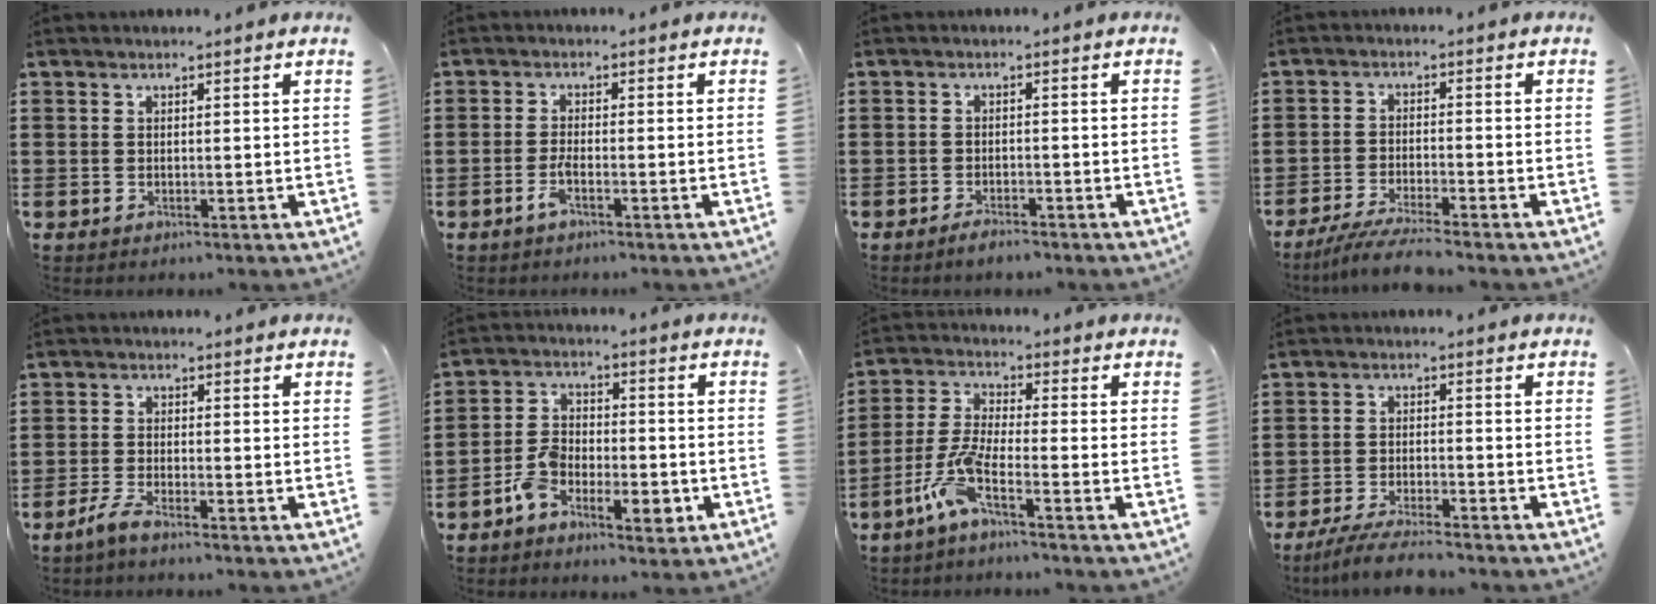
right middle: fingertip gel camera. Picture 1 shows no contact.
{"total": 2.4, "force": [-1.3, 0.4, 1.9], "torque": [-0.042, -0.001, -0.026]}
{"total": 1.8, "force": [-1.6, 0.3, 0.6], "torque": [-0.014, -0.002, -0.031]}
{"total": 4.7, "force": [-4.2, -0.2, 2.1], "torque": [-0.048, -0.014, -0.083]}
{"total": 2.6, "force": [-2.0, 0.1, 1.7], "torque": [-0.049, -0.005, -0.043]}
{"total": 6.9, "force": [-3.8, 3.6, 4.4], "torque": [-0.081, 0.010, -0.076]}
{"total": 6.4, "force": [-3.9, 0.9, 5.0], "torque": [-0.126, -0.014, -0.079]}
{"total": 4.9, "force": [-4.4, 0.1, 2.0], "torque": [-0.047, -0.010, -0.088]}